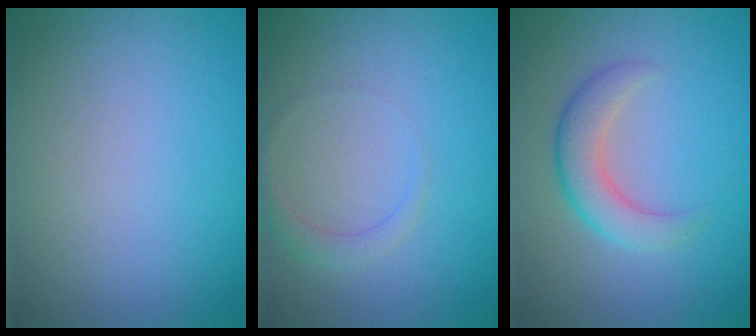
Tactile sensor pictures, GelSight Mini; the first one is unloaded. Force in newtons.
{"total": 1.5, "press": 1.5, "slide": 0.1}
{"total": 3.5, "press": 3.5, "slide": 0.4}